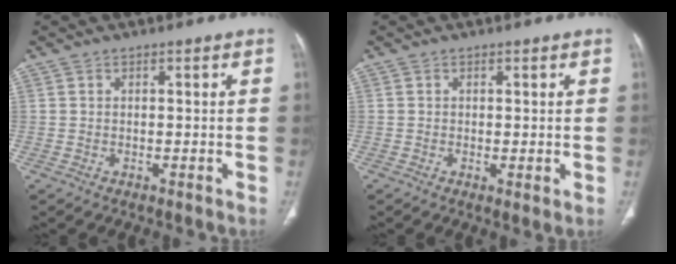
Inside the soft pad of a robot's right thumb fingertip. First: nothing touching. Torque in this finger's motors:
{"motor_torque": [-0.45, -0.09, -0.24, 0.04, -0.01]}